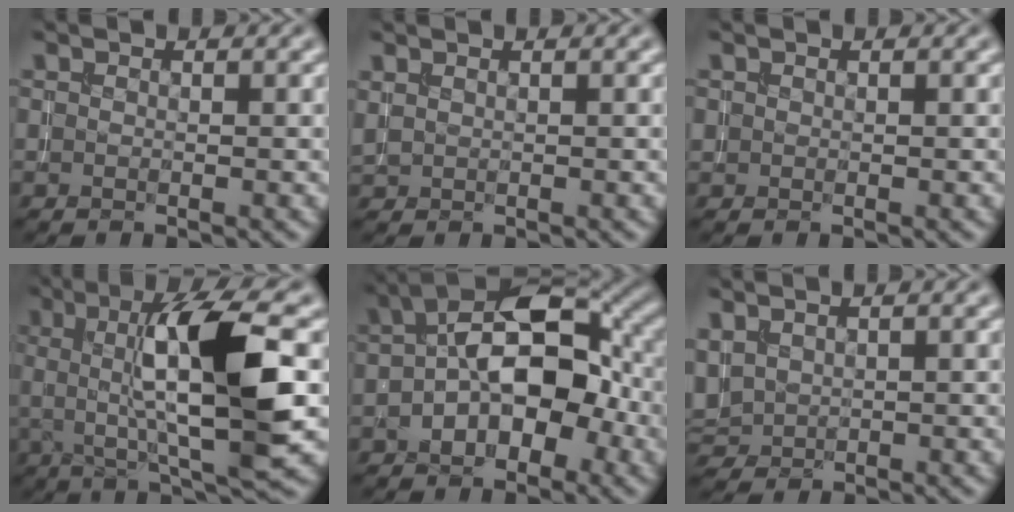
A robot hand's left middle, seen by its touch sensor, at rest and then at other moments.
{"total": 0.7, "force": [0.4, 0.4, 0.4], "torque": [-0.010, 0.003, 0.011]}
{"total": 0.0}
{"total": 11.0, "force": [1.3, 2.3, 10.6], "torque": [-0.155, 0.004, 0.025]}
{"total": 8.9, "force": [-0.5, 5.0, 7.3], "torque": [-0.103, 0.027, -0.022]}
{"total": 2.6, "force": [0.9, 2.0, 1.5], "torque": [-0.038, 0.006, 0.025]}